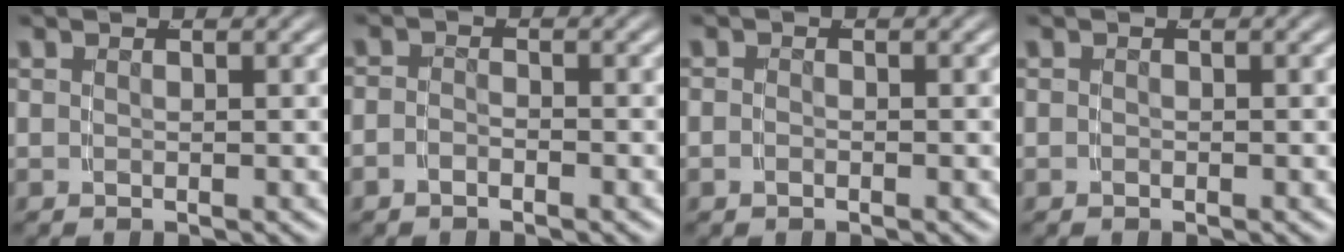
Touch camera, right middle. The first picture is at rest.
{"total": 1.5, "force": [-1.2, 0.7, 0.3], "torque": [-0.007, -0.005, -0.024]}
{"total": 0.7, "force": [-0.5, 0.5, 0.3], "torque": [-0.008, -0.001, -0.011]}
{"total": 0.0}